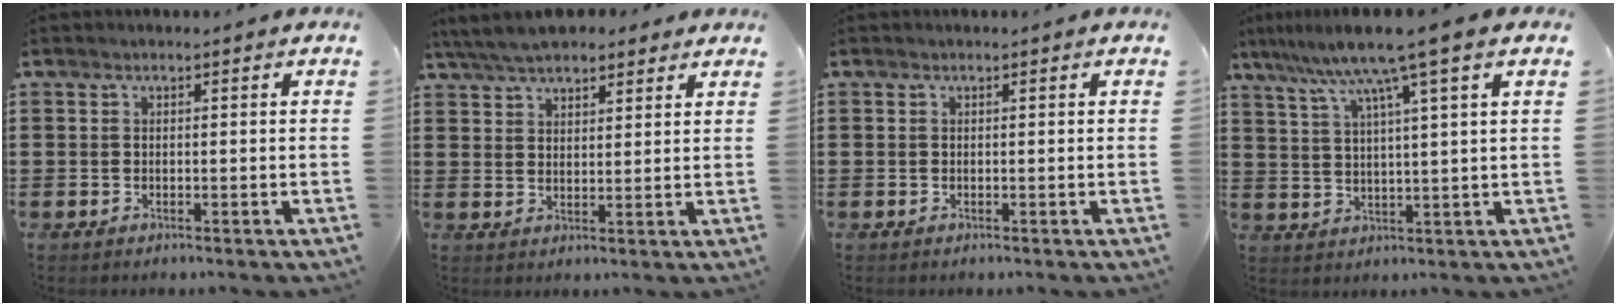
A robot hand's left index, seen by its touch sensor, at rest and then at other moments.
{"total": 6.0, "force": [5.4, 1.7, 2.2], "torque": [-0.061, -0.004, 0.101]}
{"total": 0.0}
{"total": 8.3, "force": [5.5, -0.6, 6.3], "torque": [-0.138, -0.021, 0.088]}